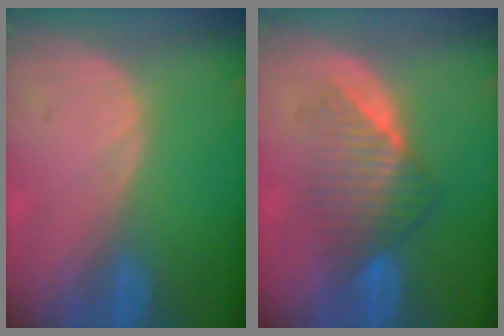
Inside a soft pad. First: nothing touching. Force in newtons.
{"total": 6.7, "press": 6.4, "slide": 2.1}